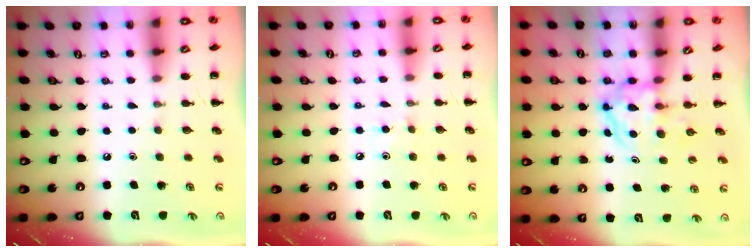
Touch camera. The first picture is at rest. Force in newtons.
{"total": 4.2, "press": 4.0, "slide": 1.1}
{"total": 3.9, "press": 3.9, "slide": 0.4}